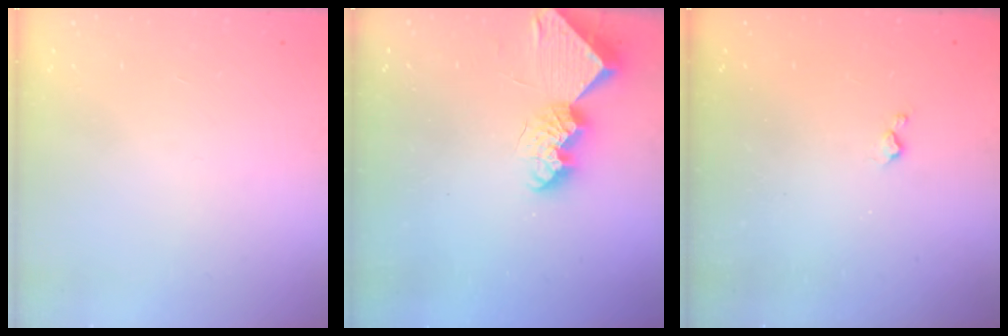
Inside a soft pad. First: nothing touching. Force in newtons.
{"total": 9.5, "press": 9.5, "slide": 0.9}
{"total": 3.7, "press": 3.6, "slide": 0.7}